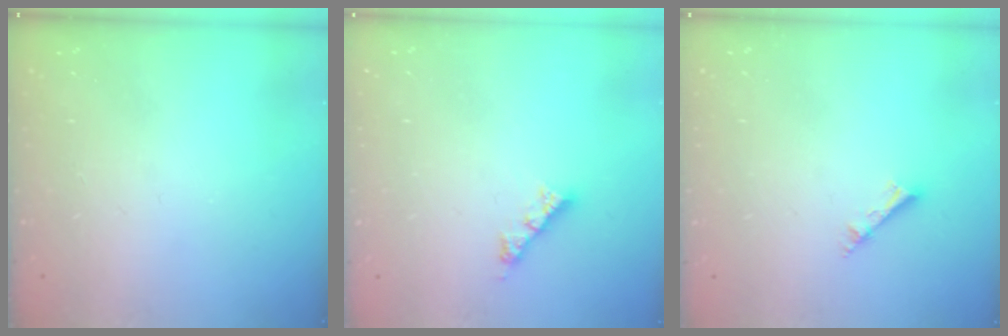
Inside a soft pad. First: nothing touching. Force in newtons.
{"total": 4.1, "press": 4.0, "slide": 0.3}
{"total": 2.5, "press": 2.5, "slide": 0.1}